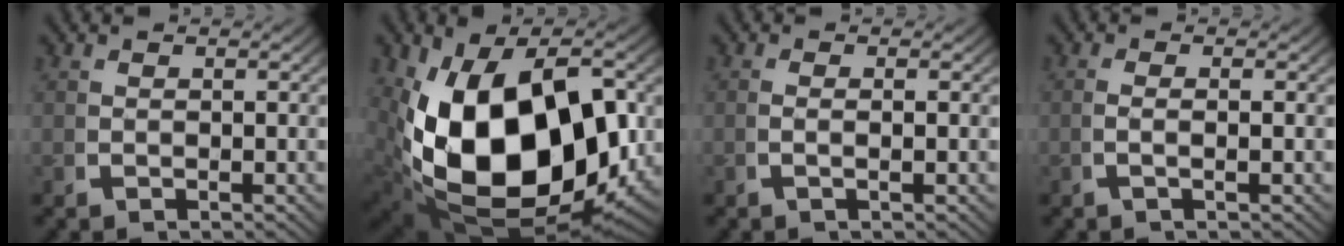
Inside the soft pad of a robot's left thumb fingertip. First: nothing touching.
{"total": 24.8, "force": [-2.0, 15.5, 19.3], "torque": [-0.386, -0.077, 0.014]}
{"total": 0.9, "force": [-0.1, -0.1, 0.9], "torque": [-0.023, 0.001, -0.002]}
{"total": 1.2, "force": [-0.1, -0.1, 1.2], "torque": [-0.032, 0.002, -0.002]}